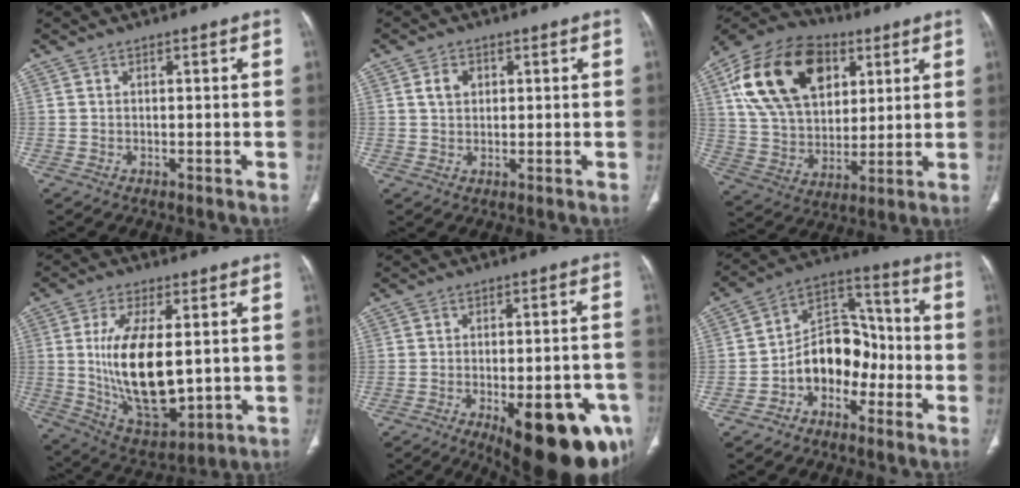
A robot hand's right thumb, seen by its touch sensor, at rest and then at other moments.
{"total": 3.2, "force": [1.0, 2.4, 1.8], "torque": [-0.022, 0.004, 0.021]}
{"total": 24.3, "force": [9.2, 15.9, 16.0], "torque": [-0.273, -0.001, 0.160]}
{"total": 17.7, "force": [0.9, 8.4, 15.6], "torque": [-0.272, -0.021, 0.036]}
{"total": 22.2, "force": [-9.7, 8.4, 18.1], "torque": [-0.165, 0.026, -0.115]}
{"total": 12.3, "force": [-4.2, 8.9, 7.3], "torque": [-0.078, 0.066, -0.081]}